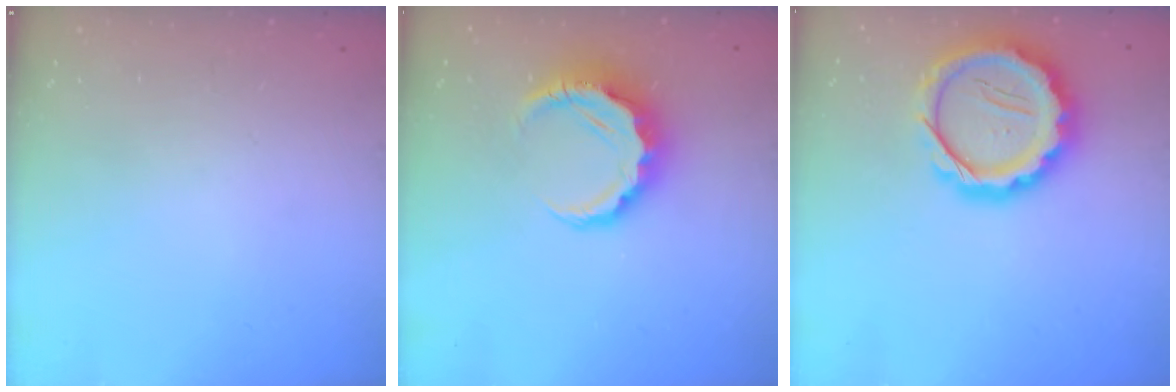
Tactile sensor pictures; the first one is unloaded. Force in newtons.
{"total": 8.3, "press": 8.1, "slide": 1.8}
{"total": 14.7, "press": 14.4, "slide": 3.0}